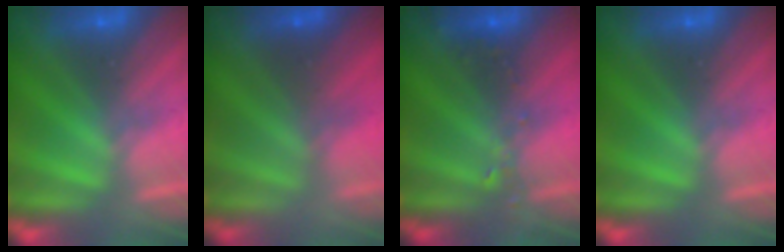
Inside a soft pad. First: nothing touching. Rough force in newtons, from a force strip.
{"total": 1.6}
{"total": 2.4}
{"total": 0.0}